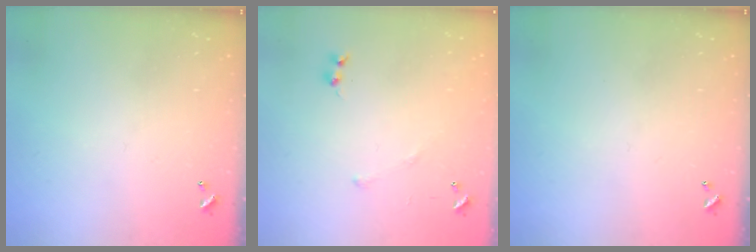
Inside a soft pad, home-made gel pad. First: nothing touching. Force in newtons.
{"total": 5.0, "press": 4.9, "slide": 0.9}
{"total": 0.0}